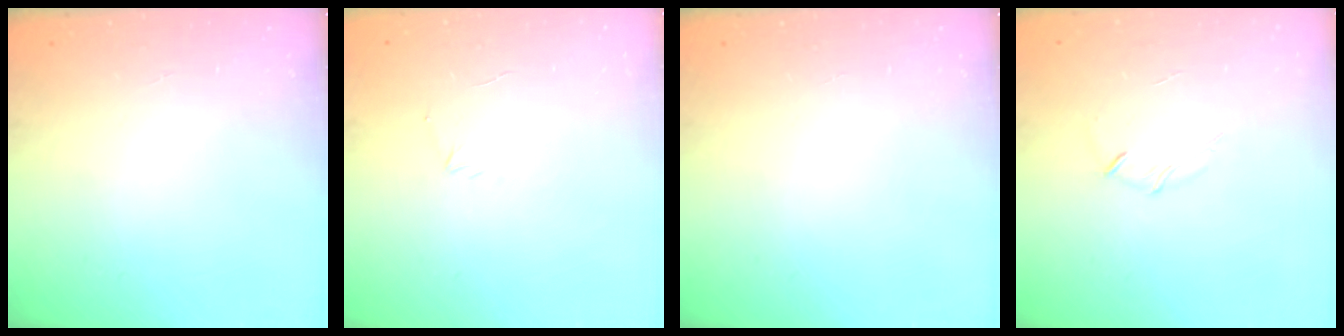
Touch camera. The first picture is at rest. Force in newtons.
{"total": 3.2, "press": 3.1, "slide": 0.8}
{"total": 0.0}
{"total": 4.1, "press": 4.0, "slide": 0.9}